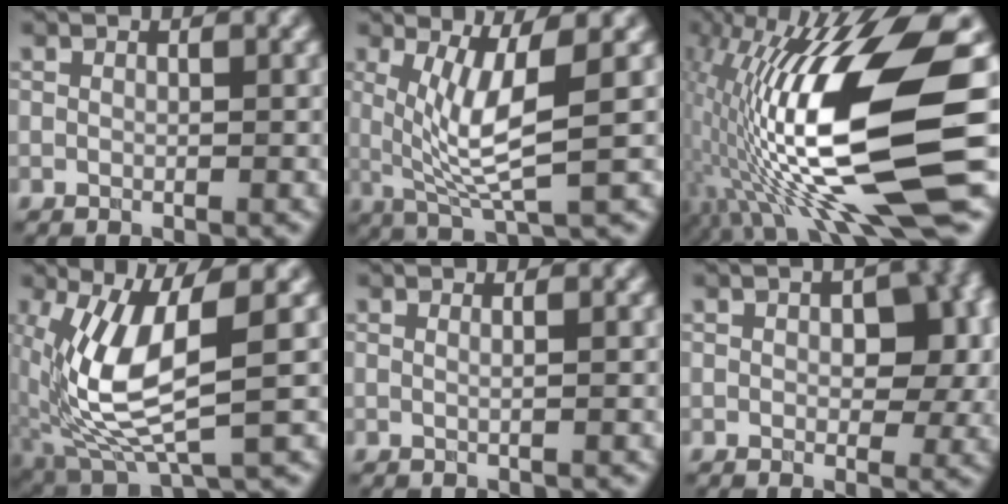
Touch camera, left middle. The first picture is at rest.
{"total": 5.9, "force": [0.7, 1.3, 5.7], "torque": [-0.111, -0.010, 0.023]}
{"total": 14.9, "force": [-0.4, 3.6, 14.4], "torque": [-0.281, 0.007, 0.008]}
{"total": 8.4, "force": [0.0, 2.6, 7.9], "torque": [-0.183, -0.015, 0.010]}
{"total": 1.2, "force": [0.4, 0.6, 0.9], "torque": [-0.006, 0.000, -0.013]}
{"total": 5.4, "force": [0.6, 3.1, 4.3], "torque": [-0.048, -0.001, 0.010]}